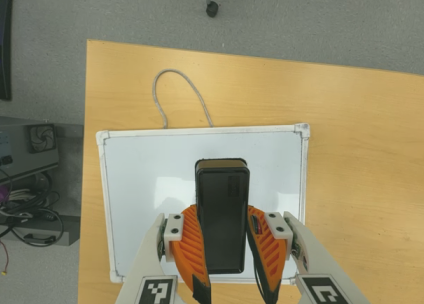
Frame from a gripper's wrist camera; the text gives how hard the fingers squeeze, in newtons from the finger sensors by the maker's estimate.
{"total": 8.2, "left": 7.2, "right": 9.3}